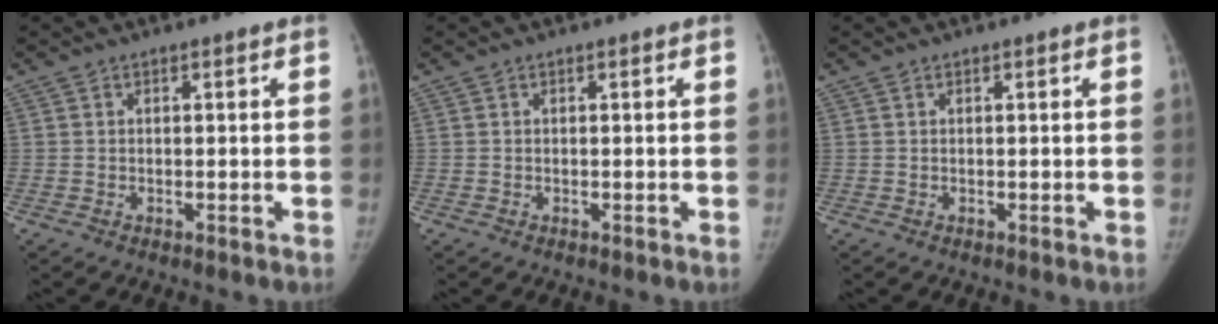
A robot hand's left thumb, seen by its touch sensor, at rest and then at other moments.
{"total": 0.0}
{"total": 0.0}